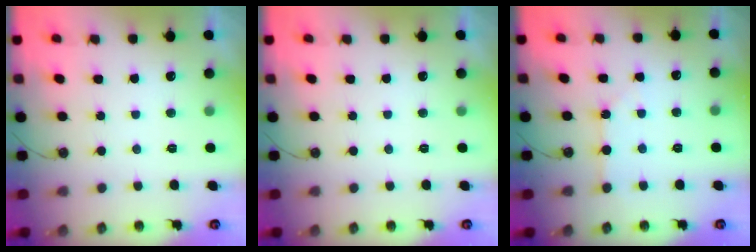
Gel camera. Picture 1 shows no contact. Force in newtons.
{"total": 0.0}
{"total": 1.4, "press": 1.4, "slide": 0.2}